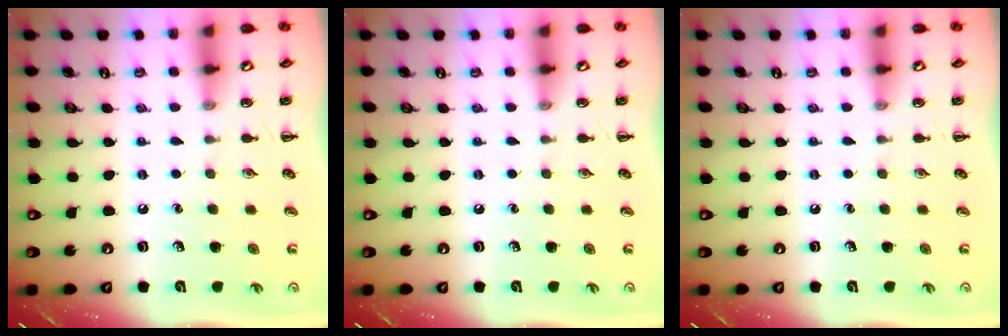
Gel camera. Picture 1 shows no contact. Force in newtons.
{"total": 0.0}
{"total": 0.0}